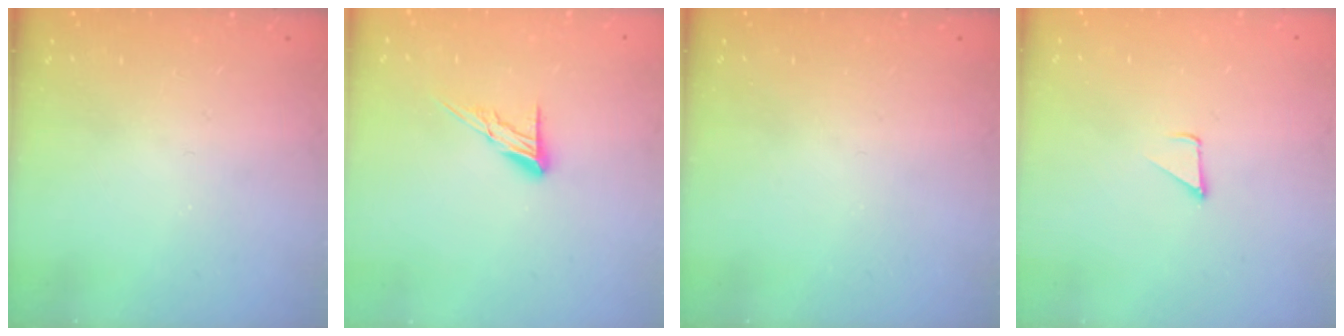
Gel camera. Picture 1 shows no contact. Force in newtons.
{"total": 7.3, "press": 7.3, "slide": 0.3}
{"total": 0.0}
{"total": 1.7, "press": 1.7, "slide": 0.1}